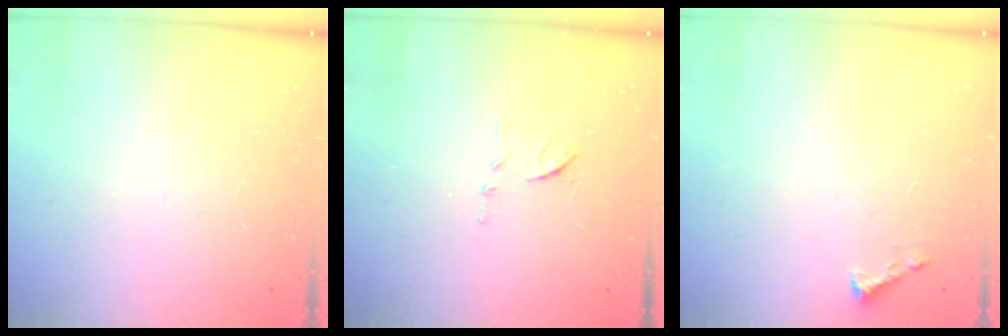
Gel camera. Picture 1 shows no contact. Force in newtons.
{"total": 8.2, "press": 8.2, "slide": 0.6}
{"total": 1.6, "press": 1.6, "slide": 0.1}